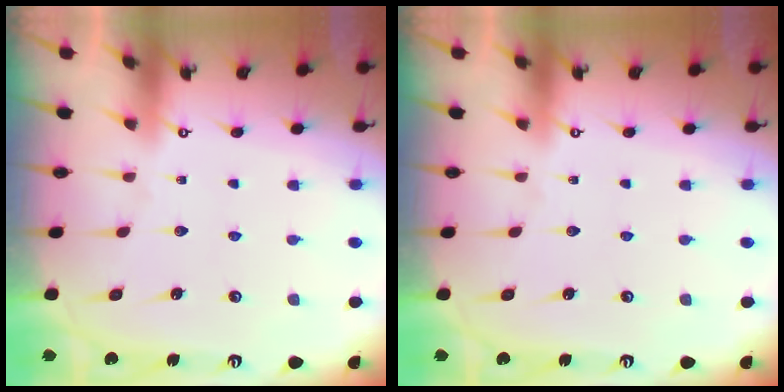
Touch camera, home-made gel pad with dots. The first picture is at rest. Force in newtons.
{"total": 0.0}